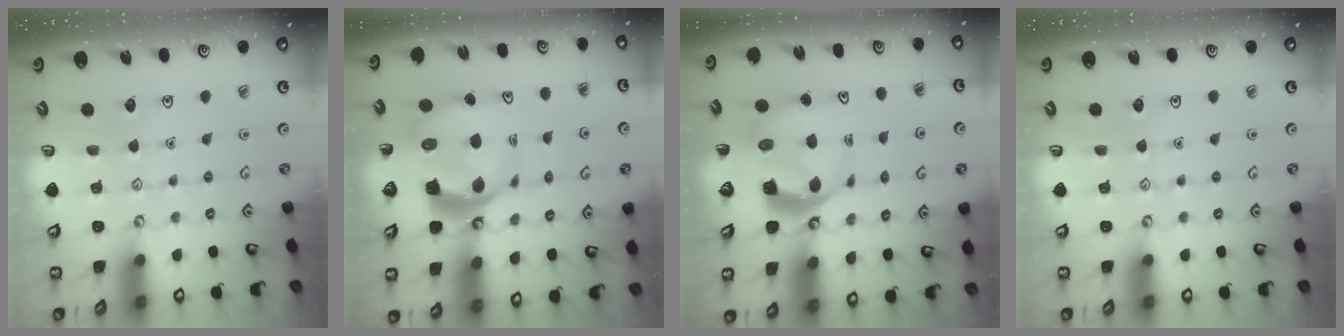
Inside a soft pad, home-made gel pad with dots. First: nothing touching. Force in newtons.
{"total": 10.9, "press": 10.7, "slide": 1.7}
{"total": 7.2, "press": 7.2, "slide": 1.0}
{"total": 0.0}